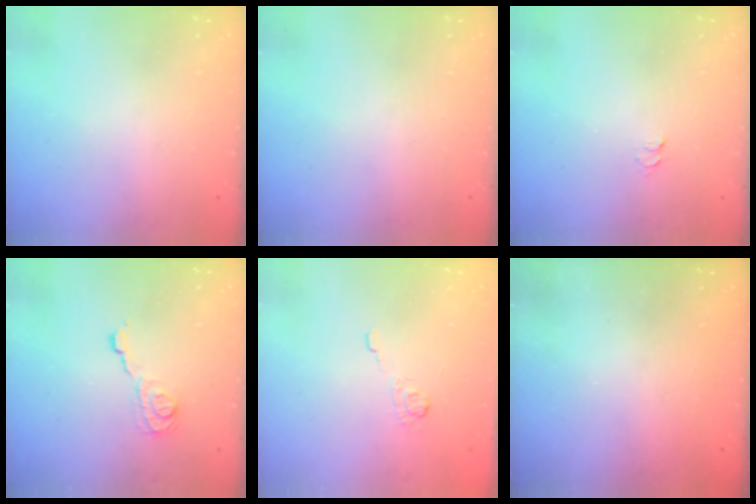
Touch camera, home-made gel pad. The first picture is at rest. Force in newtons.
{"total": 0.0}
{"total": 3.6, "press": 3.6, "slide": 0.4}
{"total": 8.4, "press": 8.4, "slide": 0.3}
{"total": 2.5, "press": 2.1, "slide": 1.4}
{"total": 2.6, "press": 2.4, "slide": 0.8}